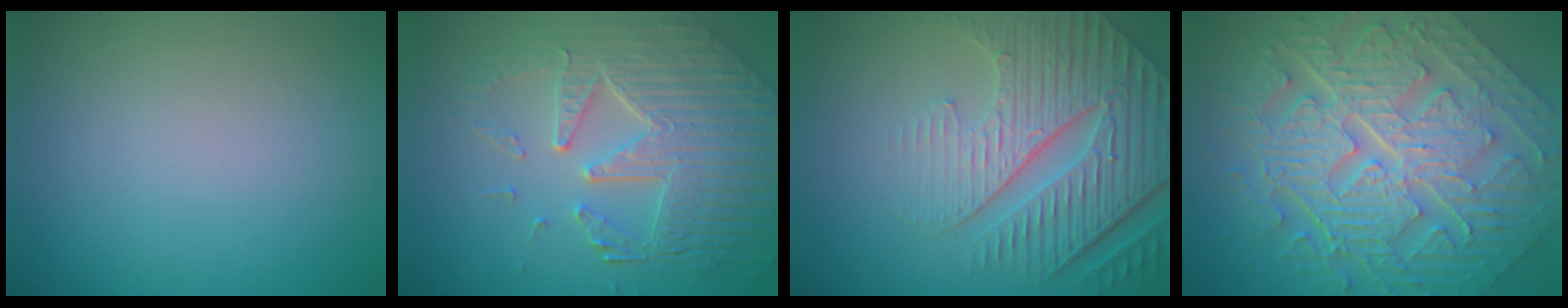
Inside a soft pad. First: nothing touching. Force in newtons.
{"total": 8.0, "press": 5.6, "slide": 5.7}
{"total": 8.0, "press": 5.8, "slide": 5.5}
{"total": 11.4, "press": 7.9, "slide": 8.3}